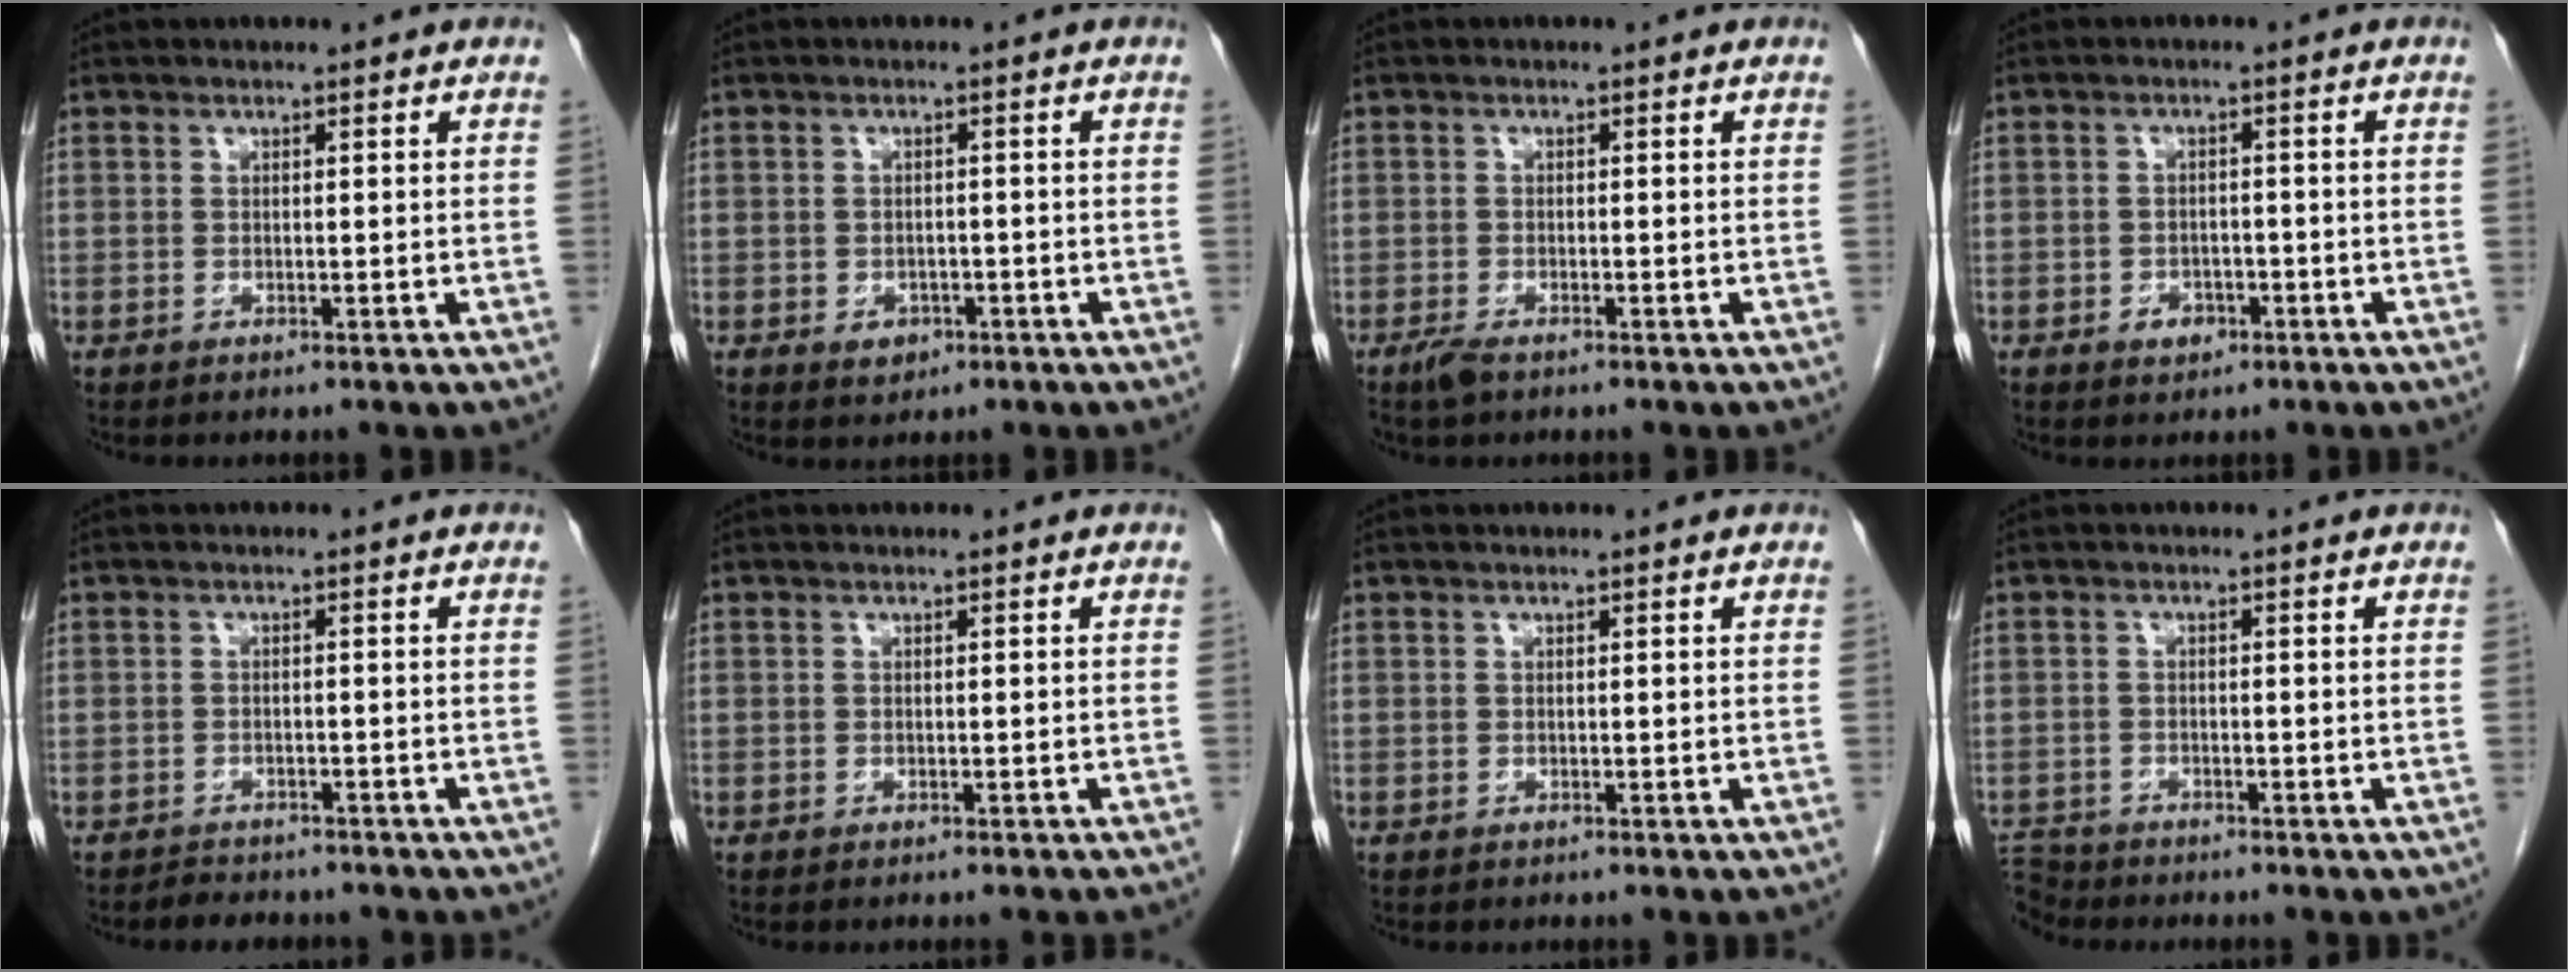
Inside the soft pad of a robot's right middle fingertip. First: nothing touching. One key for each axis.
{"total": 2.4, "fx": -1.2, "fy": 1.8, "fz": 1.1, "tx": -0.011, "ty": 0.004, "tz": -0.009}
{"total": 2.0, "fx": -1.5, "fy": 0.5, "fz": 1.3, "tx": -0.033, "ty": -0.005, "tz": -0.026}
{"total": 2.5, "fx": -1.3, "fy": 1.8, "fz": 1.2, "tx": -0.015, "ty": 0.005, "tz": -0.013}
{"total": 3.8, "fx": -3.4, "fy": 1.4, "fz": 0.9, "tx": -0.024, "ty": -0.006, "tz": -0.046}
{"total": 3.3, "fx": -3.0, "fy": 0.3, "fz": 1.3, "tx": -0.020, "ty": -0.006, "tz": -0.035}
{"total": 0.0}
{"total": 3.9, "fx": -3.8, "fy": 0.6, "fz": -0.3, "tx": 0.009, "ty": -0.009, "tz": -0.073}